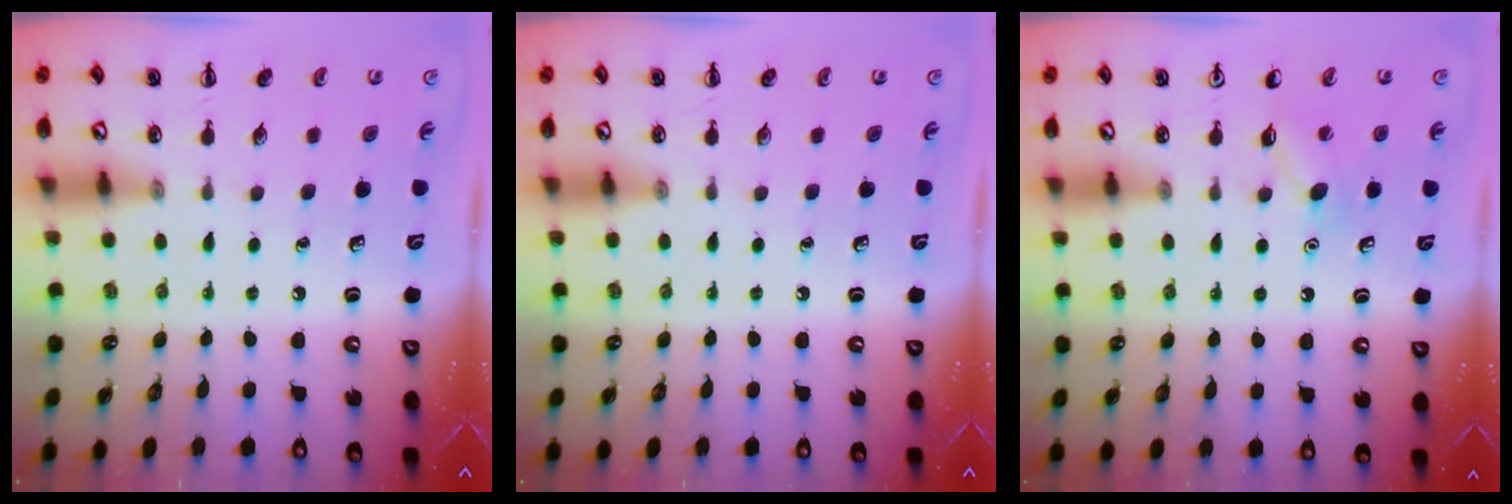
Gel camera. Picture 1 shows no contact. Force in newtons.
{"total": 0.0}
{"total": 6.7, "press": 6.5, "slide": 1.7}